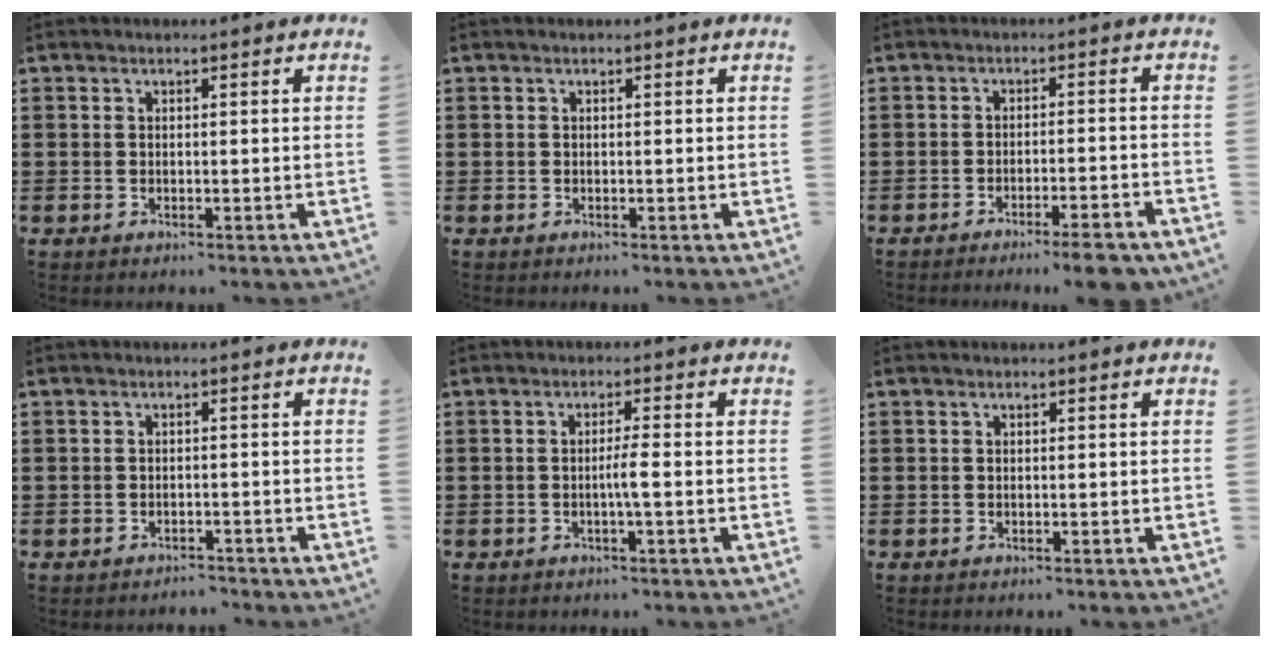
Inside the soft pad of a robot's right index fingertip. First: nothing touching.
{"total": 0.0}
{"total": 4.5, "force": [-3.8, -0.4, 2.4], "torque": [-0.038, -0.012, -0.069]}
{"total": 1.9, "force": [-1.8, 0.2, -0.3], "torque": [-0.001, 0.003, -0.043]}
{"total": 2.5, "force": [-0.6, -0.2, 2.5], "torque": [-0.044, -0.004, -0.014]}
{"total": 0.0}